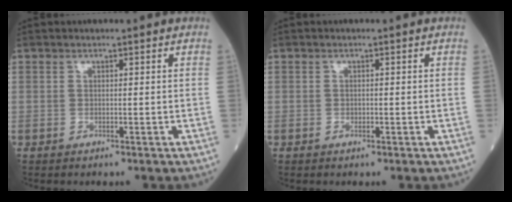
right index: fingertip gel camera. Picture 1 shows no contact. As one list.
[{"total": 0.7, "force": [-0.1, 0.5, 0.5], "torque": [-0.014, 0.001, 0.002]}]